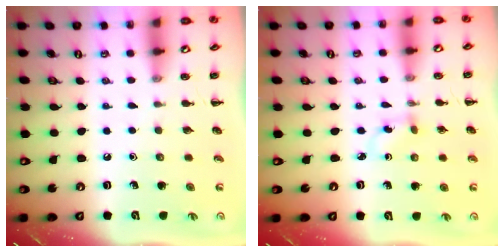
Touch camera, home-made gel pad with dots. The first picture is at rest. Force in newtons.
{"total": 1.6, "press": 1.4, "slide": 0.7}